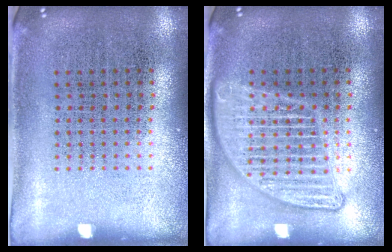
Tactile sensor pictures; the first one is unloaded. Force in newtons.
{"total": 3.0, "press": 3.0, "slide": 0.3}